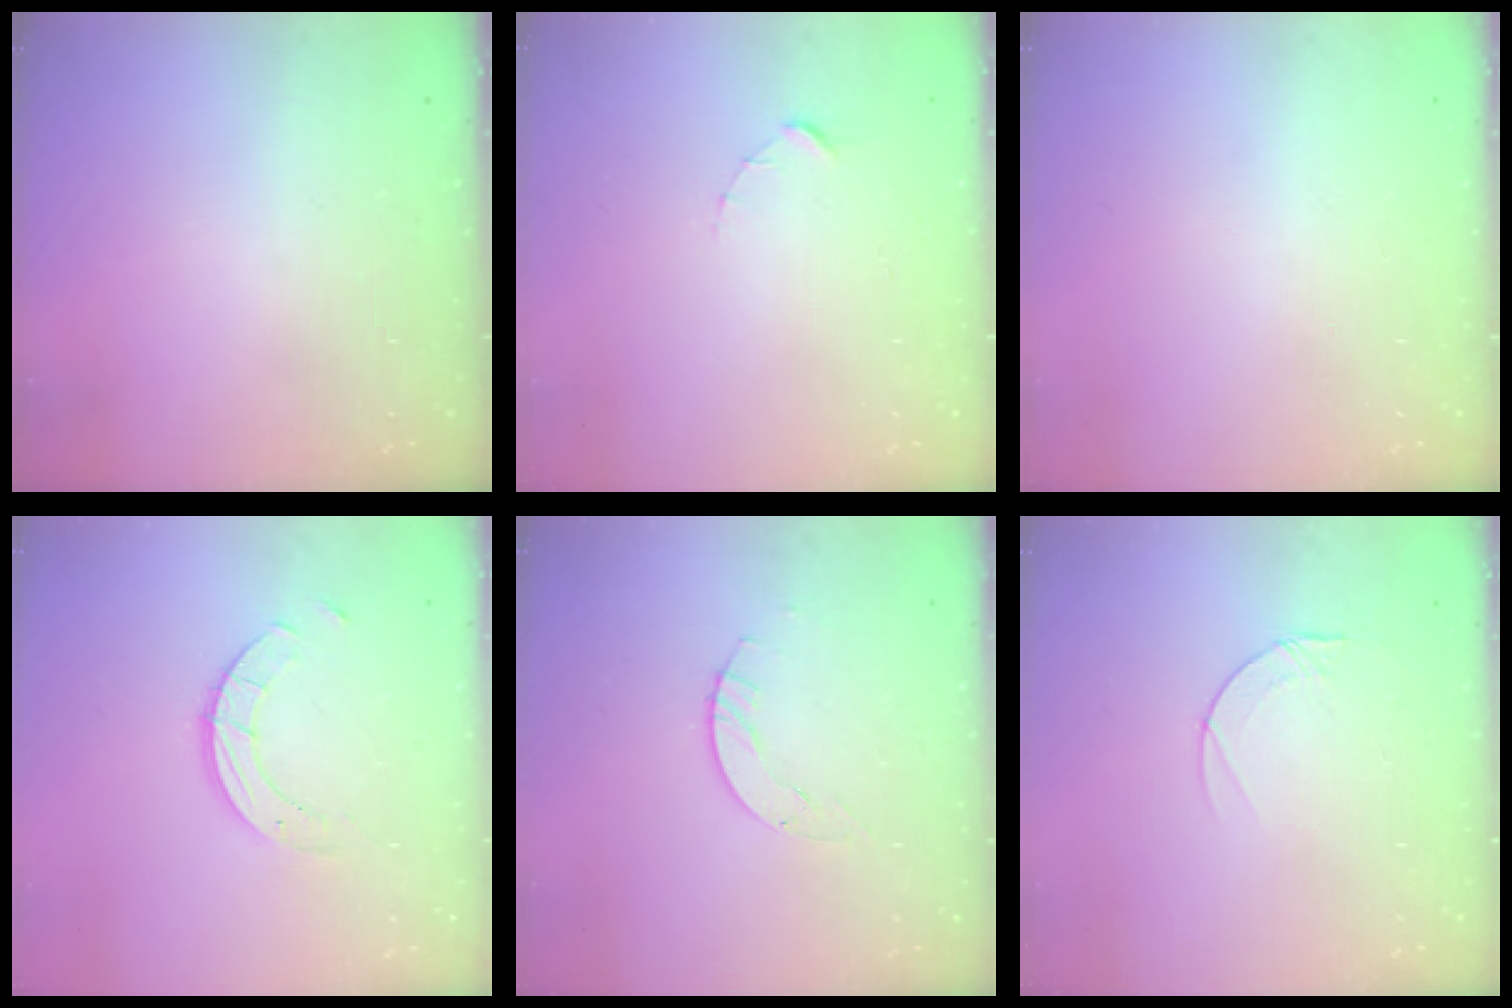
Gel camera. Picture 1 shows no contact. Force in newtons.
{"total": 1.5, "press": 1.5, "slide": 0.2}
{"total": 0.0}
{"total": 5.1, "press": 5.1, "slide": 0.3}
{"total": 3.1, "press": 3.1, "slide": 0.4}
{"total": 3.9, "press": 3.9, "slide": 0.4}